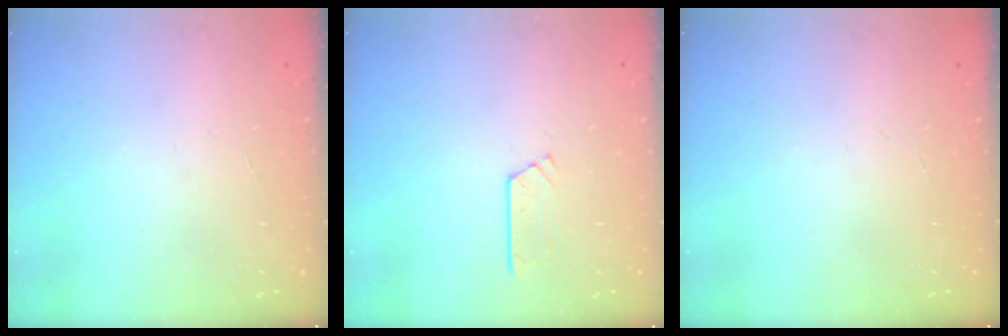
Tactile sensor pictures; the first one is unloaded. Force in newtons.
{"total": 2.8, "press": 2.8, "slide": 0.3}
{"total": 0.0}